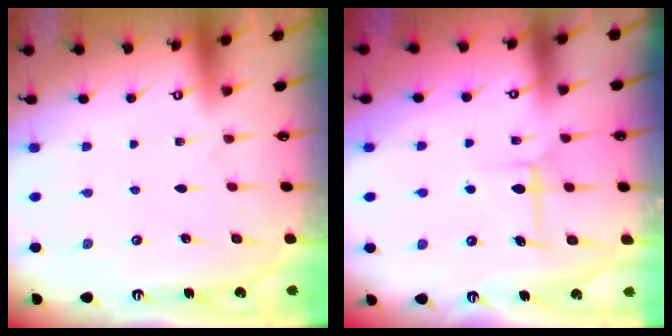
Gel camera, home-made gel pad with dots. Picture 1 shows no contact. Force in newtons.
{"total": 6.4, "press": 6.4, "slide": 0.1}